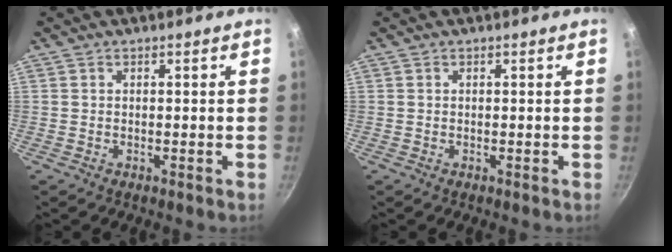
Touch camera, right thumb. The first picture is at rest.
{"total": 0.0}